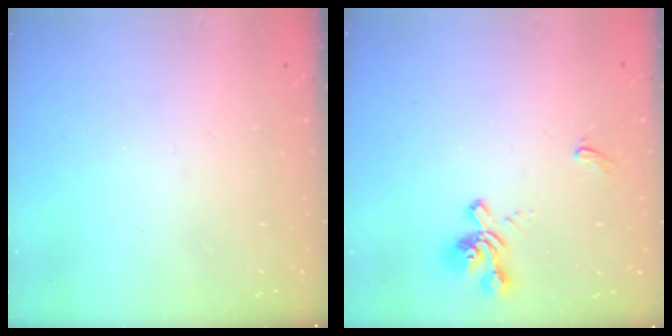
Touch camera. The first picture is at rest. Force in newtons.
{"total": 1.4, "press": 0.8, "slide": 1.2}